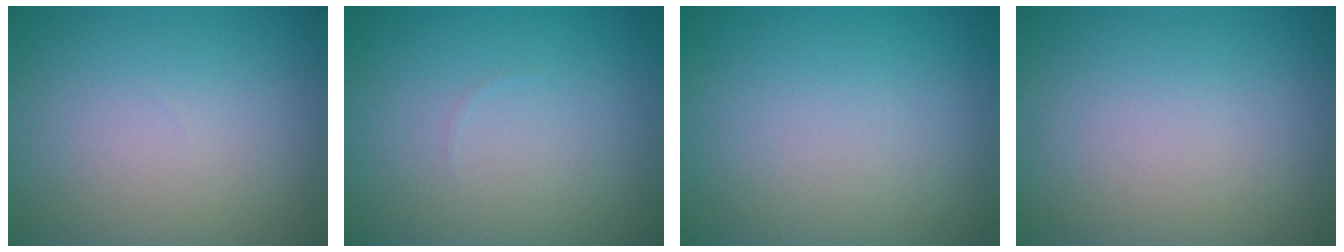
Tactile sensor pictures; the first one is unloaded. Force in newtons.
{"total": 0.0}
{"total": 0.0}
{"total": 0.0}